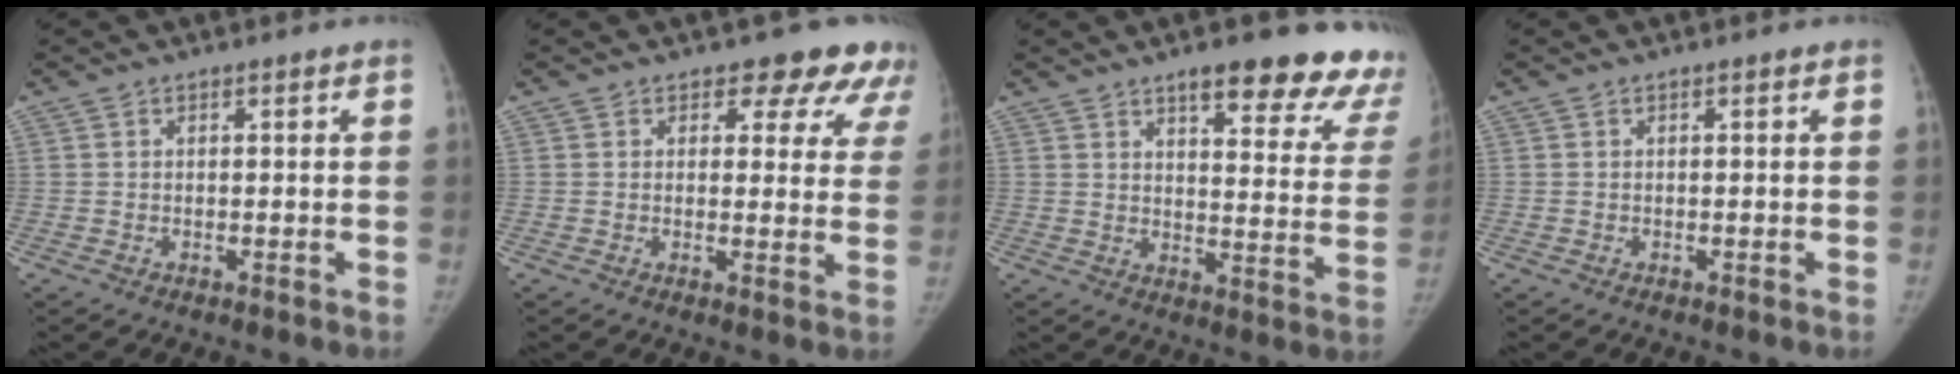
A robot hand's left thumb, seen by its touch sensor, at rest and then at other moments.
{"total": 9.4, "force": [7.3, 5.1, 3.1], "torque": [0.021, -0.031, 0.059]}
{"total": 20.9, "force": [15.9, 6.0, 12.2], "torque": [-0.107, -0.078, 0.182]}
{"total": 0.0}